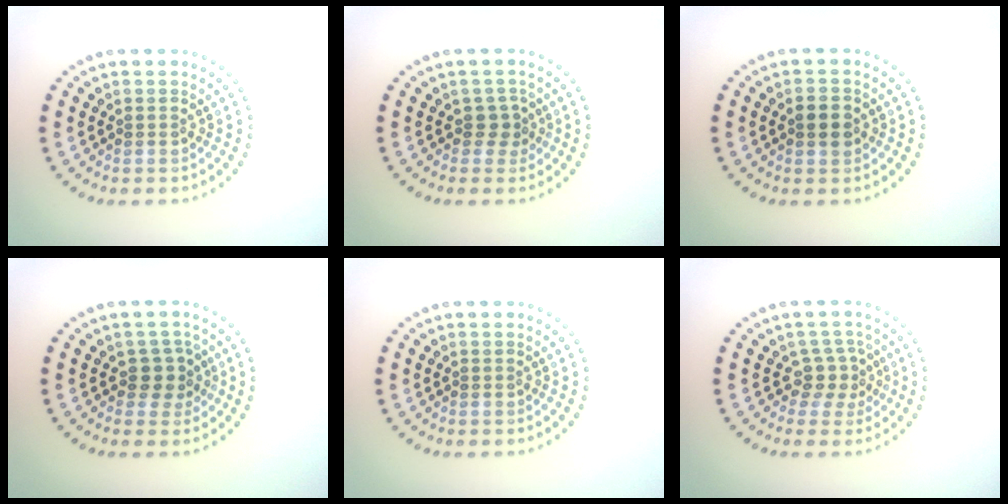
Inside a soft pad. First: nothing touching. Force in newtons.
{"total": 1.6, "press": 1.3, "slide": 0.9}
{"total": 2.2, "press": 2.2, "slide": 0.1}
{"total": 2.2, "press": 2.0, "slide": 1.0}
{"total": 0.0}
{"total": 2.3, "press": 1.7, "slide": 1.5}